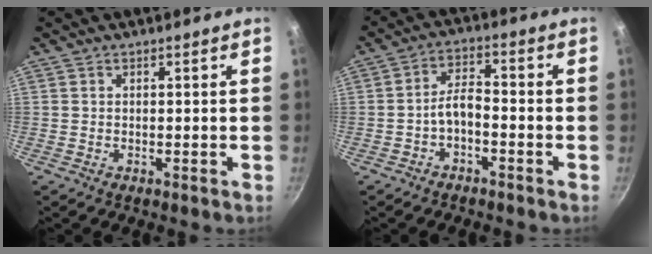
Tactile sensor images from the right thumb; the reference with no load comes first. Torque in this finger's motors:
{"motor_torque": [-0.17, 0.36, 0.67, -0.17, 0.15]}